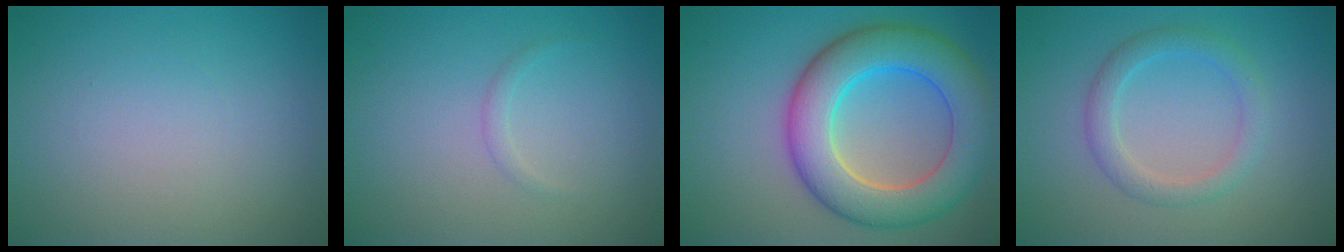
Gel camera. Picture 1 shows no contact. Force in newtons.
{"total": 0.7, "press": 0.7, "slide": 0.0}
{"total": 9.3, "press": 9.3, "slide": 0.4}
{"total": 2.7, "press": 2.6, "slide": 0.1}